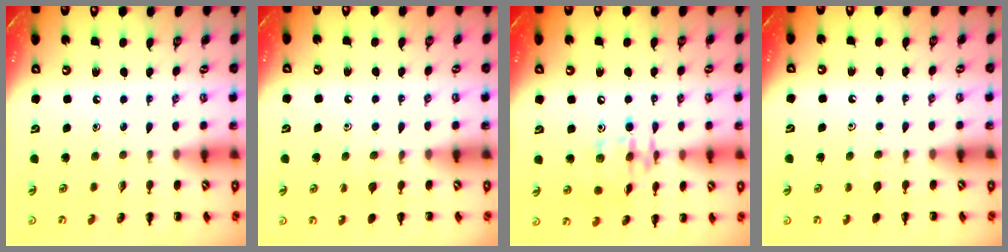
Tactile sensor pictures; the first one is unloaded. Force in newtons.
{"total": 5.7, "press": 5.4, "slide": 2.0}
{"total": 13.4, "press": 13.3, "slide": 2.0}
{"total": 6.7, "press": 6.3, "slide": 2.2}